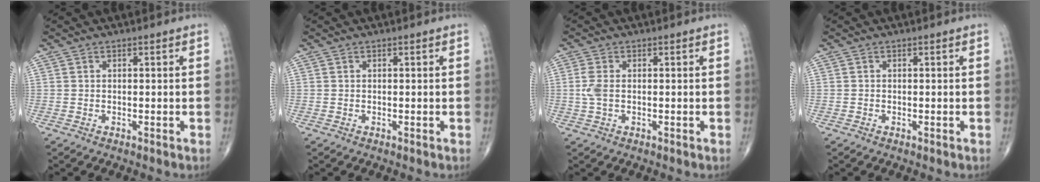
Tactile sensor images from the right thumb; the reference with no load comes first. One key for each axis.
{"total": 0.0}
{"total": 2.9, "fx": 0.0, "fy": 1.5, "fz": 2.4, "tx": -0.071, "ty": 0.002, "tz": -0.003}
{"total": 0.0}